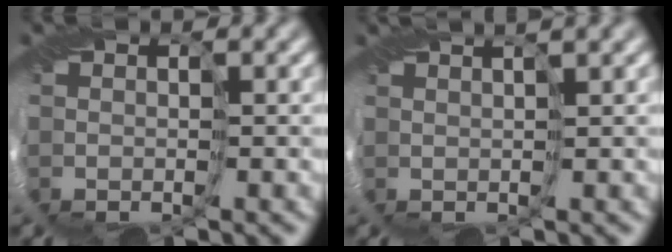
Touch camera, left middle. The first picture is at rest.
{"total": 2.3, "force": [1.7, 0.0, 1.5], "torque": [-0.030, 0.005, 0.025]}